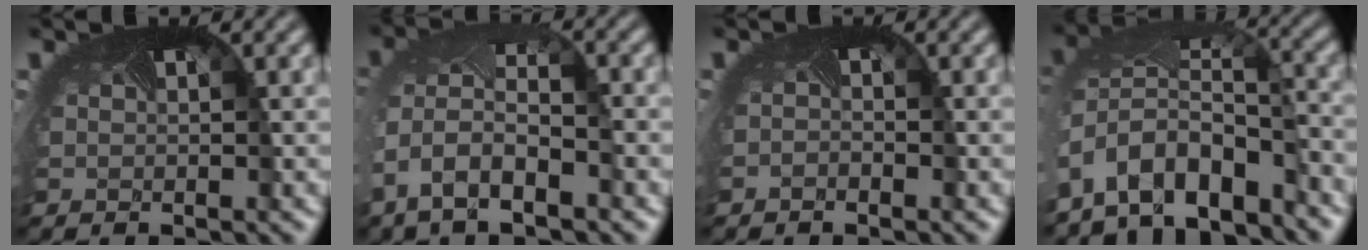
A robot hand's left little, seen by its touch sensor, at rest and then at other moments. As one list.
[{"total": 7.3, "force": [-3.2, 4.0, 5.3], "torque": [-0.114, -0.016, -0.047]}, {"total": 0.8, "force": [-0.7, -0.2, -0.3], "torque": [0.000, -0.006, -0.014]}, {"total": 8.9, "force": [-5.7, 4.5, 5.1], "torque": [-0.106, -0.018, -0.096]}]